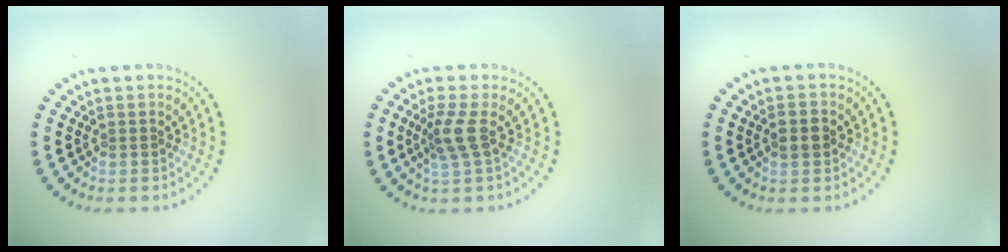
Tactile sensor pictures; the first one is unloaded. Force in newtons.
{"total": 2.4, "press": 1.8, "slide": 1.6}
{"total": 1.8, "press": 1.8, "slide": 0.0}